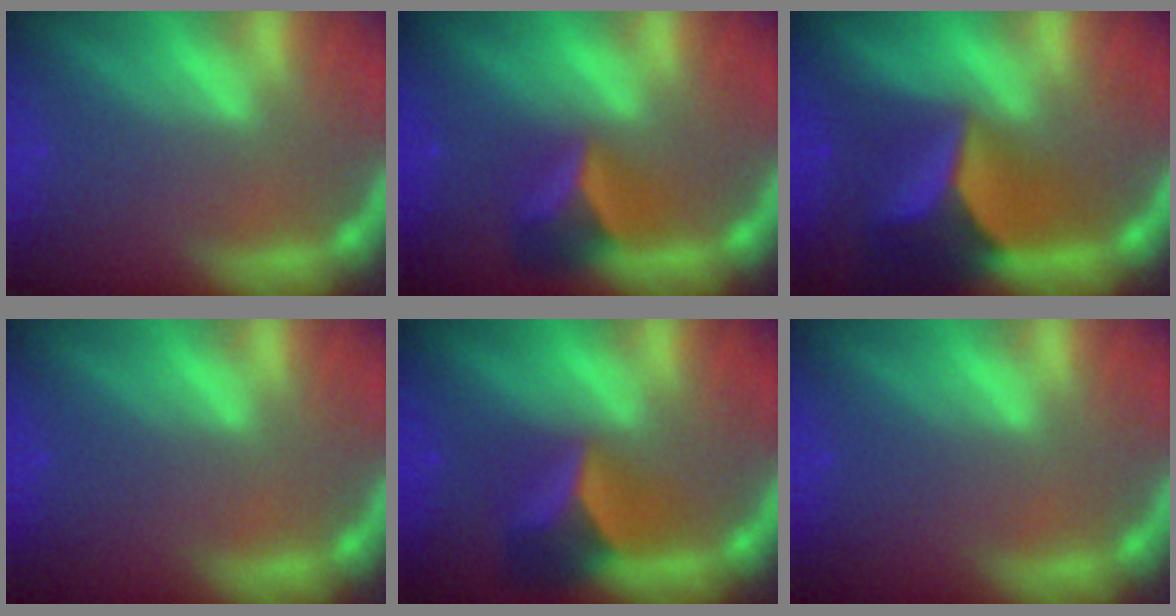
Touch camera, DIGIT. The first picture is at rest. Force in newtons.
{"total": 4.4}
{"total": 10.0}
{"total": 0.0}
{"total": 5.4}
{"total": 0.0}